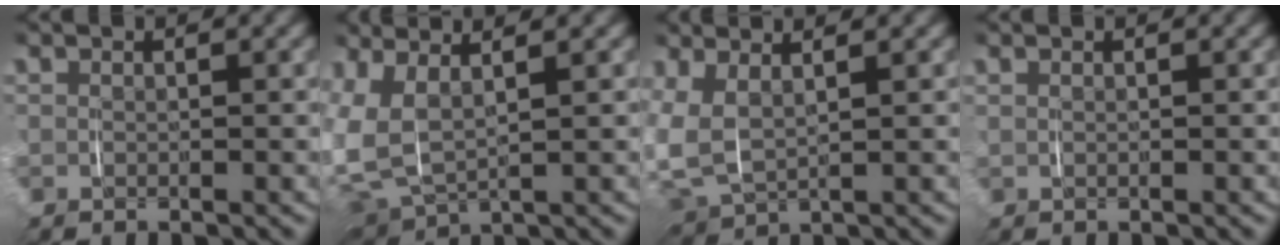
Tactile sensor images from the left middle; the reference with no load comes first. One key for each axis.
{"total": 9.9, "fx": 1.0, "fy": 8.1, "fz": 5.6, "tx": -0.185, "ty": -0.021, "tz": 0.021}
{"total": 7.9, "fx": 1.1, "fy": 6.5, "fz": 4.4, "tx": -0.152, "ty": -0.014, "tz": 0.020}
{"total": 0.5, "fx": 0.3, "fy": 0.2, "fz": 0.3, "tx": -0.006, "ty": 0.001, "tz": 0.007}